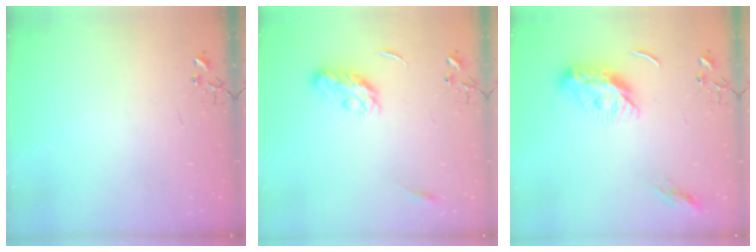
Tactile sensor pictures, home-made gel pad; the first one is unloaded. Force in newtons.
{"total": 9.2, "press": 9.2, "slide": 0.1}
{"total": 12.0, "press": 12.0, "slide": 0.3}